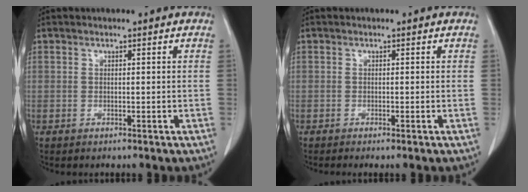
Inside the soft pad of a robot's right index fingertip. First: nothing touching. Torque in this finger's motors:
{"motor_torque": [-0.08, -0.08, -0.07, 0.02]}